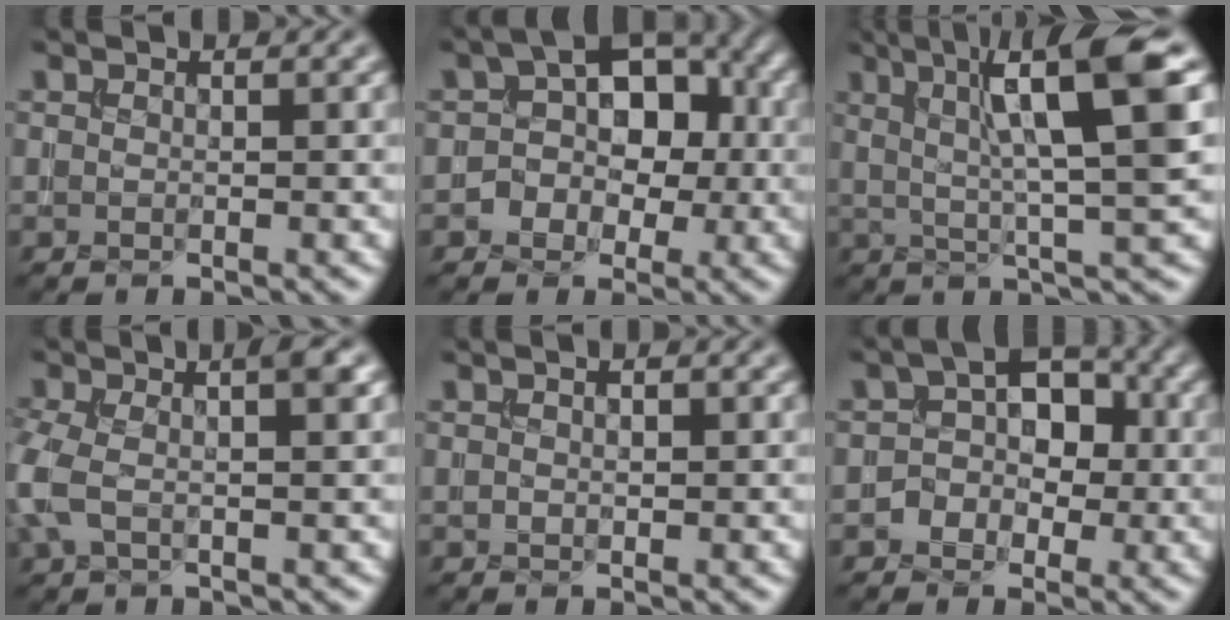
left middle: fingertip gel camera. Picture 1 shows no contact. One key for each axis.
{"total": 5.6, "fx": -0.5, "fy": 4.2, "fz": 3.8, "tx": -0.036, "ty": 0.015, "tz": -0.017}
{"total": 9.9, "fx": 2.9, "fy": 1.6, "fz": 9.3, "tx": -0.128, "ty": 0.007, "tz": 0.045}
{"total": 5.3, "fx": 0.3, "fy": 2.2, "fz": 4.8, "tx": -0.108, "ty": 0.007, "tz": -0.007}
{"total": 0.9, "fx": 0.2, "fy": 0.5, "fz": 0.7, "tx": -0.011, "ty": 0.001, "tz": 0.003}
{"total": 3.9, "fx": -0.7, "fy": 3.1, "fz": 2.2, "tx": -0.012, "ty": 0.012, "tz": -0.019}